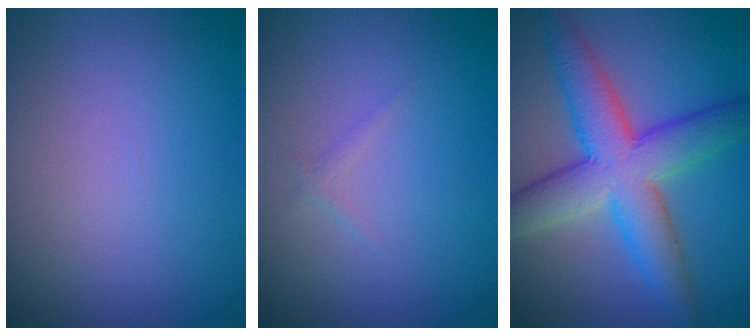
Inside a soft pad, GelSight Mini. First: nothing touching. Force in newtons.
{"total": 0.5, "press": 0.5, "slide": 0.0}
{"total": 8.6, "press": 8.6, "slide": 0.2}